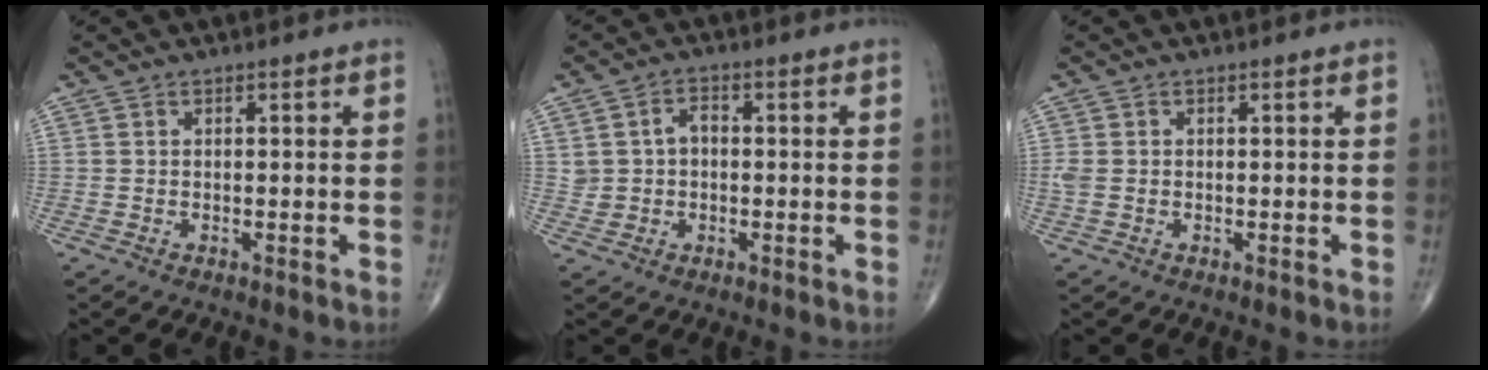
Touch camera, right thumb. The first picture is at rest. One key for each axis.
{"total": 3.8, "fx": 0.5, "fy": 2.8, "fz": 2.5, "tx": -0.035, "ty": 0.009, "tz": 0.010}
{"total": 1.9, "fx": -0.2, "fy": 1.4, "fz": 1.3, "tx": -0.042, "ty": 0.003, "tz": -0.004}